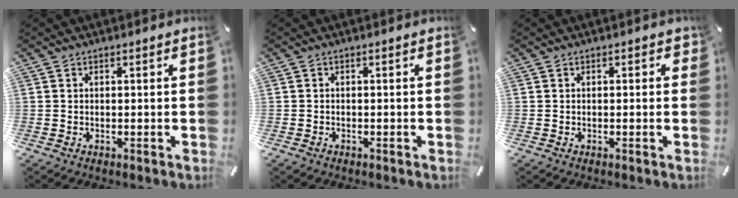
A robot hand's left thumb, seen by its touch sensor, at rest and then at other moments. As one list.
[{"total": 0.6, "force": [-0.4, 0.5, 0.1], "torque": [0.000, 0.003, -0.011]}, {"total": 0.8, "force": [-0.1, 0.6, 0.6], "torque": [-0.002, 0.000, -0.005]}]